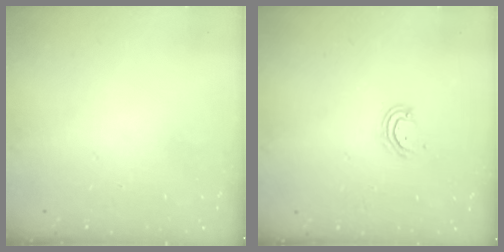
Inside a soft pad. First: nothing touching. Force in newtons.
{"total": 4.7, "press": 4.6, "slide": 0.4}